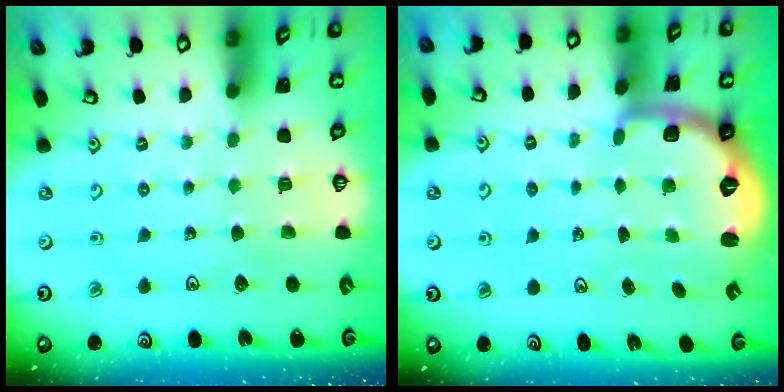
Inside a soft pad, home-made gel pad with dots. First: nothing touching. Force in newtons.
{"total": 2.5, "press": 2.0, "slide": 1.5}